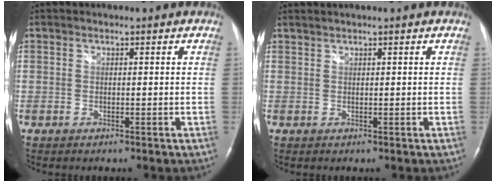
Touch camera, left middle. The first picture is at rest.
{"total": 1.0, "force": [0.9, -0.1, 0.3], "torque": [-0.009, 0.010, 0.023]}